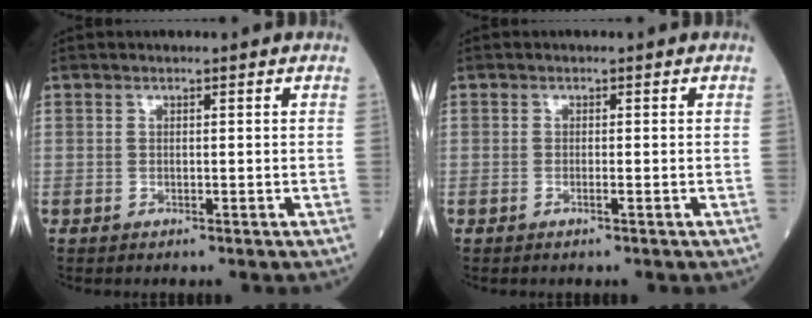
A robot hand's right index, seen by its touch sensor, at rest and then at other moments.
{"total": 0.6, "force": [-0.3, -0.1, 0.5], "torque": [-0.011, 0.001, -0.003]}